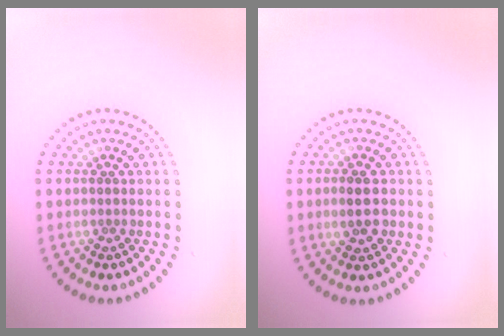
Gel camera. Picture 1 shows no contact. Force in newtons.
{"total": 2.5, "press": 2.5, "slide": 0.1}